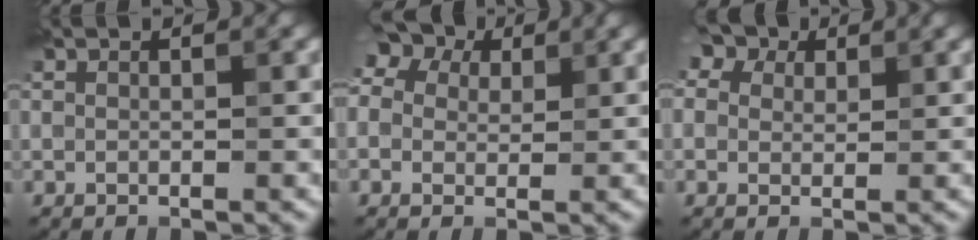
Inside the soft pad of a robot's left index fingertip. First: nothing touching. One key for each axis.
{"total": 7.5, "fx": 3.7, "fy": 5.1, "fz": 4.0, "tx": -0.073, "ty": 0.034, "tz": 0.025}
{"total": 6.5, "fx": 3.8, "fy": 4.2, "fz": 3.3, "tx": -0.058, "ty": 0.029, "tz": 0.033}